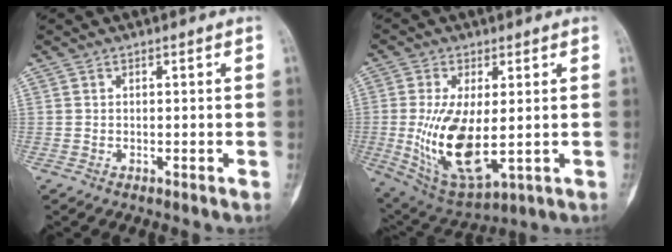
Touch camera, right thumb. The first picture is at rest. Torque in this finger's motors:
{"motor_torque": [1.96, 1.69, 0.99, -1.41, 0.44]}